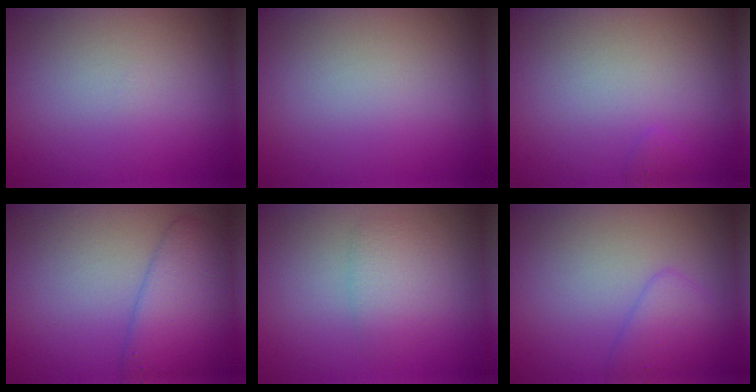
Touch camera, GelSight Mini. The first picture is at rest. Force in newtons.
{"total": 0.0}
{"total": 0.6, "press": 0.6, "slide": 0.0}
{"total": 4.9, "press": 4.9, "slide": 0.2}
{"total": 2.1, "press": 2.1, "slide": 0.1}
{"total": 2.4, "press": 2.4, "slide": 0.2}